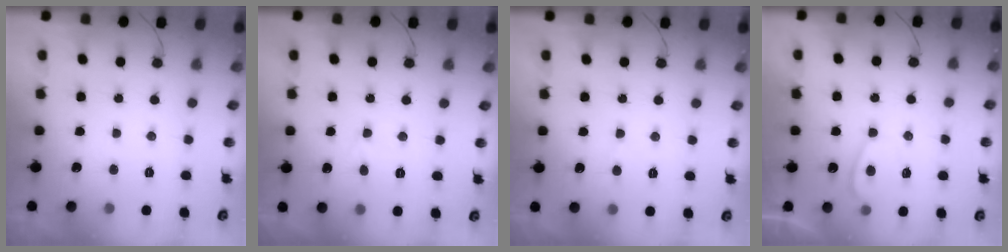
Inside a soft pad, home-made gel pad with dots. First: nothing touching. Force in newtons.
{"total": 3.0, "press": 3.0, "slide": 0.3}
{"total": 2.9, "press": 2.9, "slide": 0.5}
{"total": 3.5, "press": 3.4, "slide": 0.8}